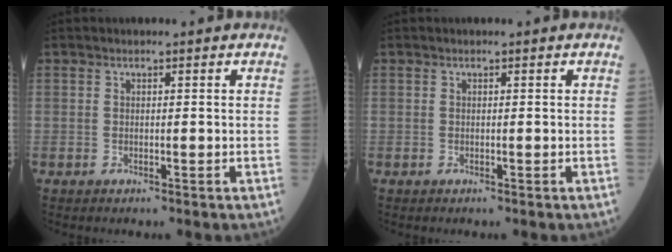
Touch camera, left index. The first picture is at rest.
{"total": 0.0}